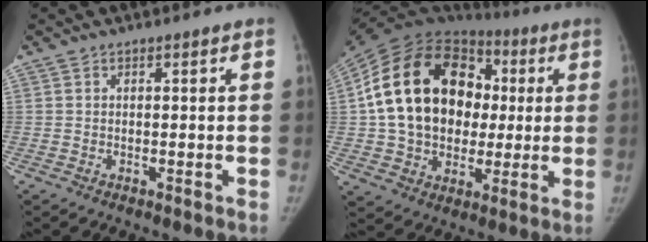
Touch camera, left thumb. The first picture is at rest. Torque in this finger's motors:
{"motor_torque": [0.05, 2.21, 2.29, -0.49, 0.22]}